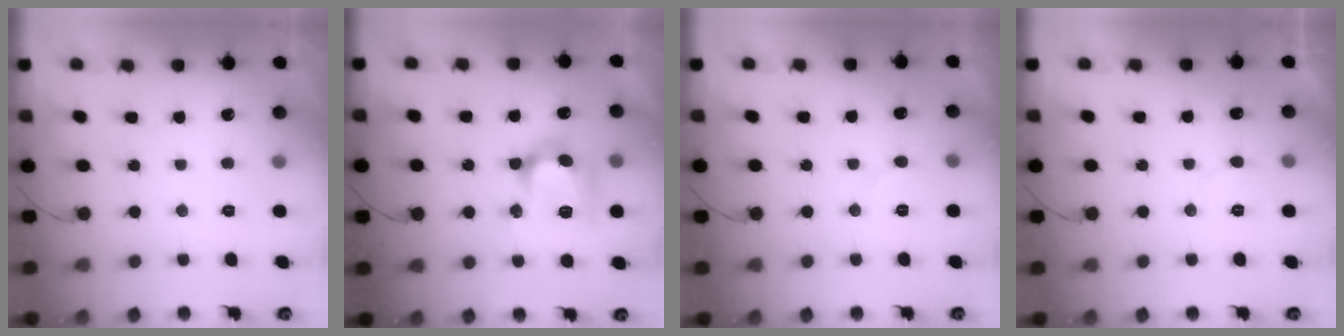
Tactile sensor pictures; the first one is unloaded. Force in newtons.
{"total": 15.0, "press": 14.9, "slide": 0.8}
{"total": 5.1, "press": 5.0, "slide": 0.5}
{"total": 5.6, "press": 5.6, "slide": 0.5}